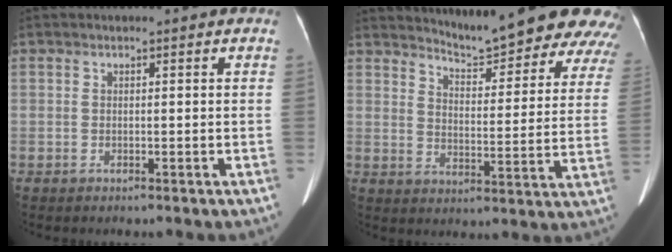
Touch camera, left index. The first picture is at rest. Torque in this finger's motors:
{"motor_torque": [1.02, -1.12, 0.18, 0.01]}